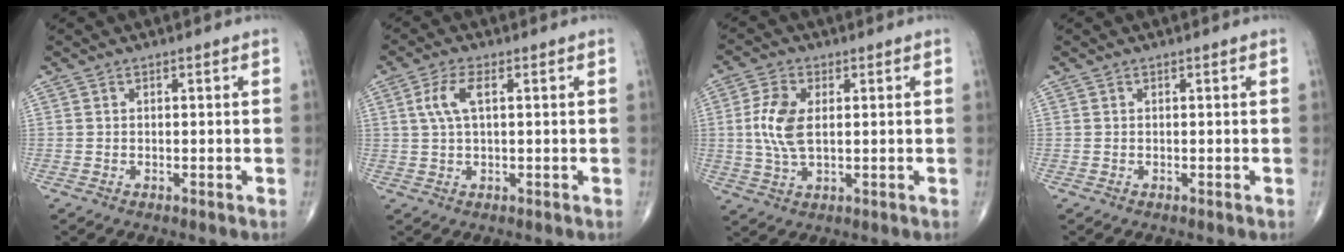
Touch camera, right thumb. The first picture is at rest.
{"total": 5.0, "force": [1.3, 1.9, 4.4], "torque": [-0.104, 0.010, 0.027]}
{"total": 7.9, "force": [0.9, 4.1, 6.6], "torque": [-0.150, -0.001, 0.016]}
{"total": 0.0}